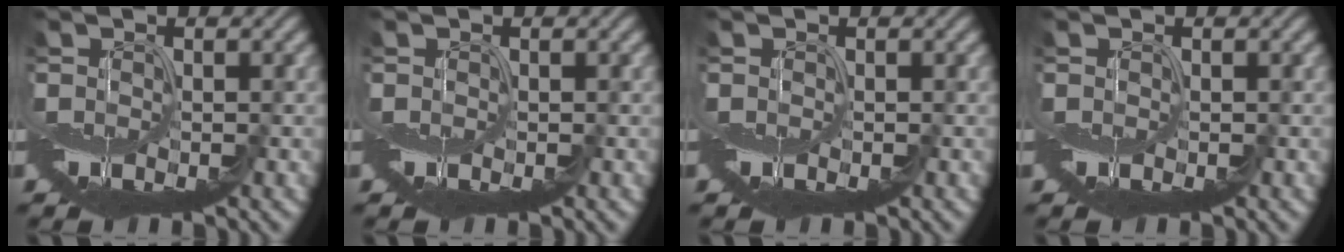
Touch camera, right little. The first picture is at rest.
{"total": 0.0}
{"total": 0.0}
{"total": 0.0}